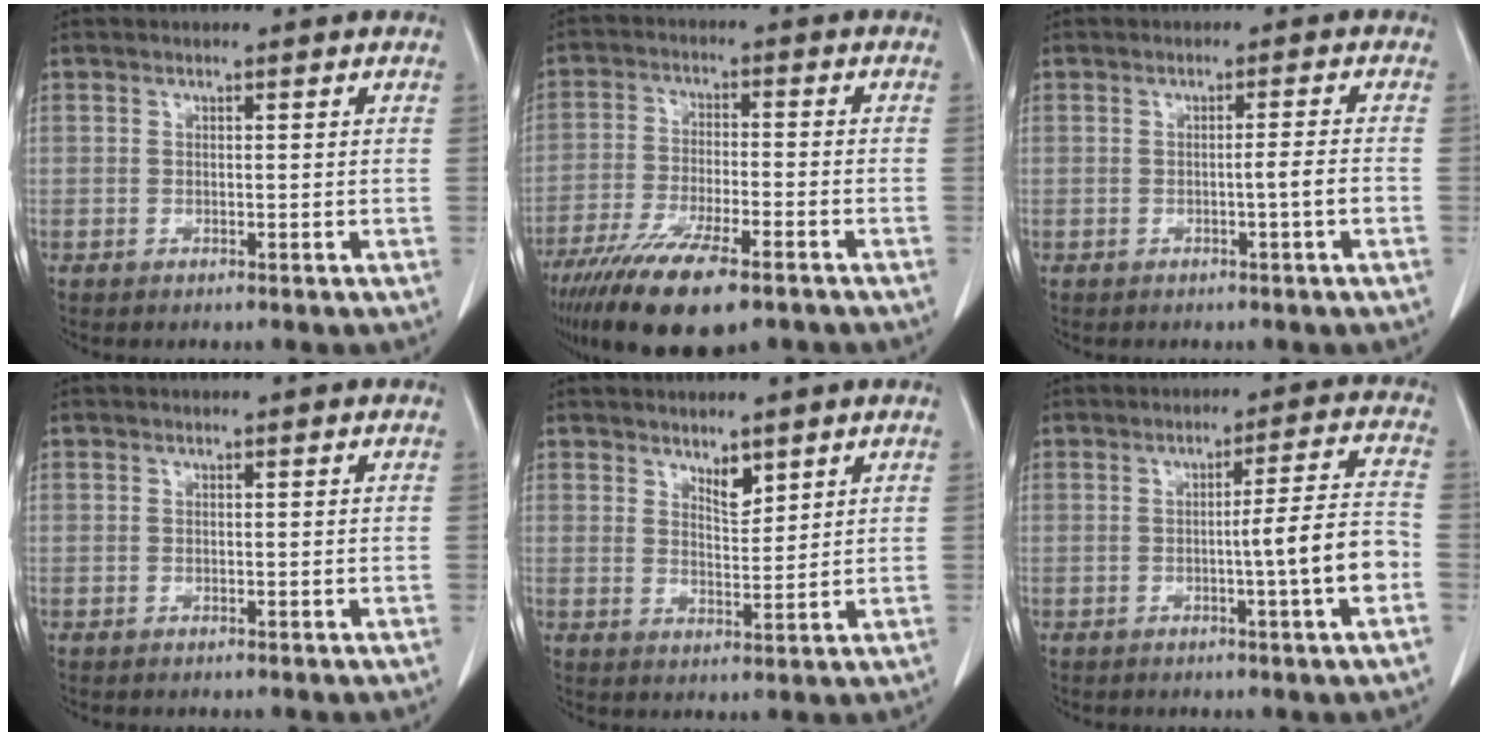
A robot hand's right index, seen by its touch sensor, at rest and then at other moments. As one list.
[{"total": 14.9, "force": [-10.2, 3.2, 10.4], "torque": [-0.191, -0.037, -0.170]}, {"total": 2.3, "force": [-0.9, -0.6, 2.0], "torque": [-0.031, -0.001, -0.014]}, {"total": 0.0}, {"total": 3.1, "force": [2.3, 1.0, 1.8], "torque": [-0.033, -0.007, 0.046]}, {"total": 8.1, "force": [-2.3, -0.9, 7.7], "torque": [-0.106, 0.005, -0.032]}]